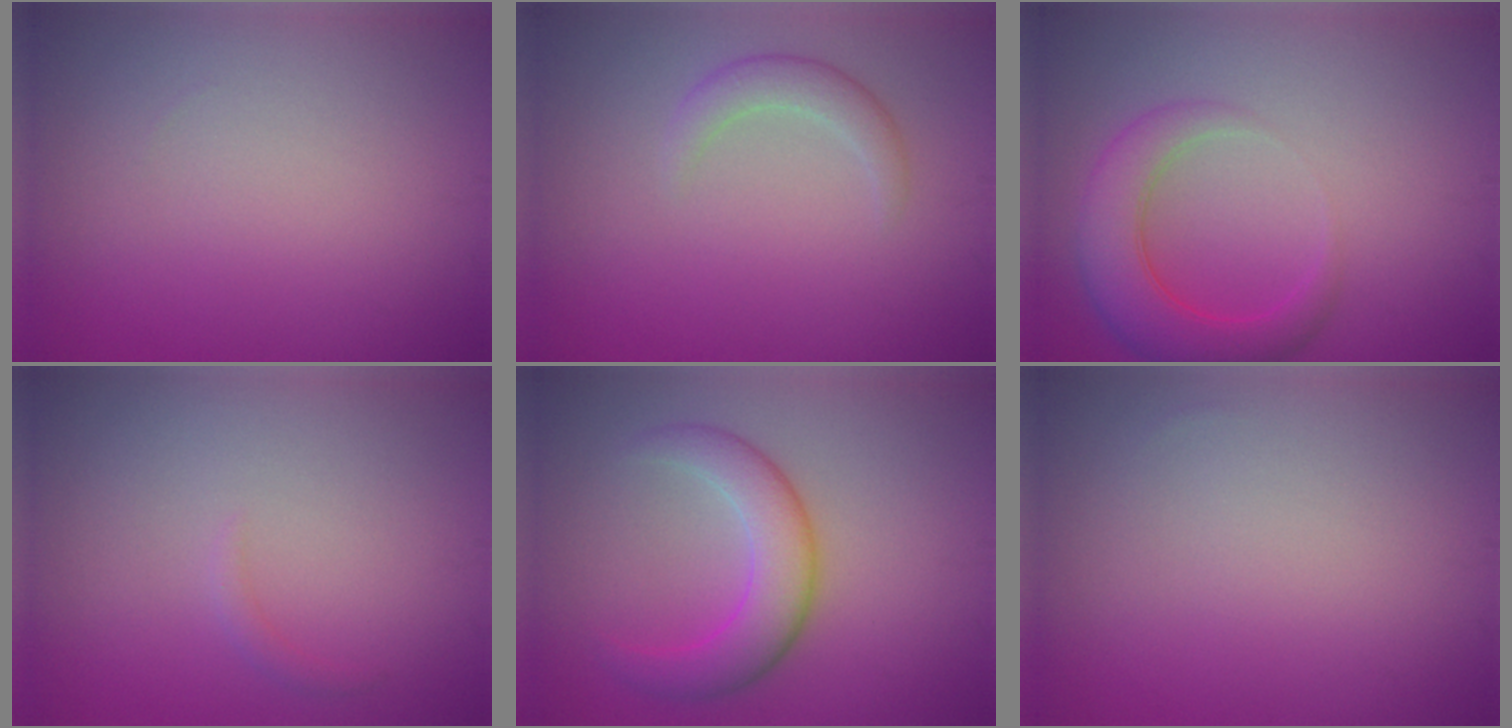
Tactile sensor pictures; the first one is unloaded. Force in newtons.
{"total": 1.9, "press": 1.9, "slide": 0.2}
{"total": 5.0, "press": 5.0, "slide": 0.4}
{"total": 0.7, "press": 0.7, "slide": 0.1}
{"total": 3.8, "press": 3.8, "slide": 0.0}
{"total": 0.0}